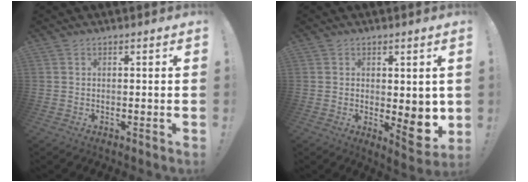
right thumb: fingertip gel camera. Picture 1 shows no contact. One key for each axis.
{"total": 7.9, "fx": -0.9, "fy": 4.5, "fz": 6.4, "tx": -0.054, "ty": -0.007, "tz": -0.005}